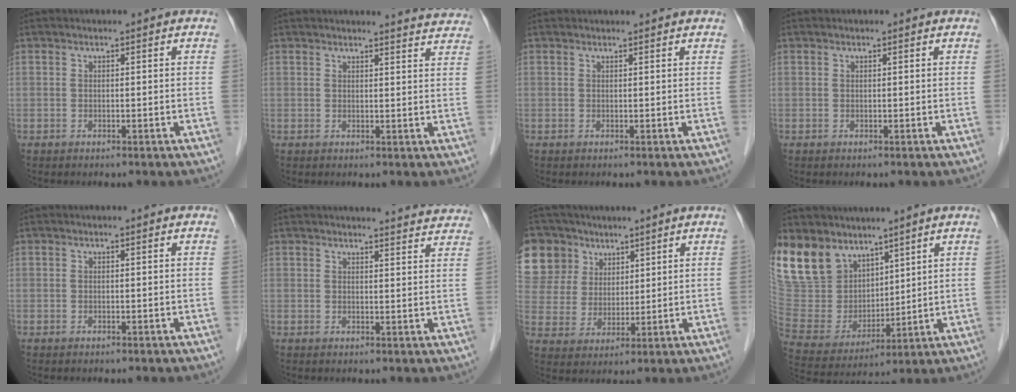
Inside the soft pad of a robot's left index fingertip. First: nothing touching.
{"total": 6.4, "force": [6.4, 0.2, 0.7], "torque": [-0.005, -0.016, 0.051]}
{"total": 1.6, "force": [1.6, 0.1, 0.1], "torque": [-0.007, 0.013, 0.023]}
{"total": 0.0}
{"total": 0.0}
{"total": 10.4, "force": [10.2, 0.7, 1.8], "torque": [-0.005, -0.014, 0.097]}
{"total": 17.7, "force": [10.0, 13.8, 5.0], "torque": [-0.166, 0.061, 0.209]}
{"total": 14.4, "force": [10.4, 9.0, 4.1], "torque": [-0.114, 0.016, 0.221]}